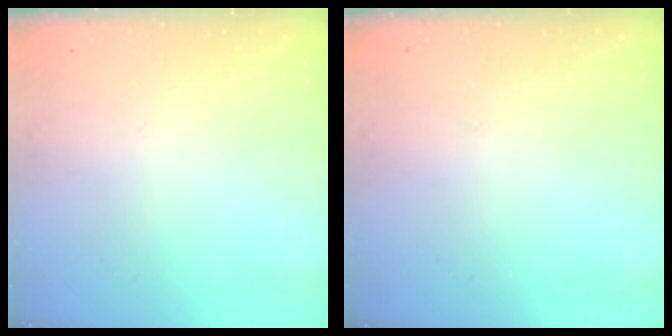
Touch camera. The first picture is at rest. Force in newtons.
{"total": 3.0, "press": 3.0, "slide": 0.1}